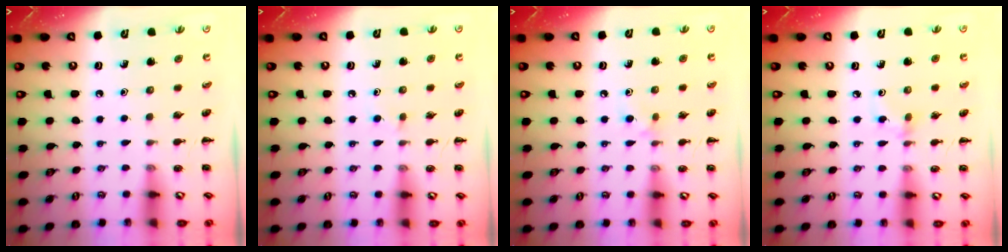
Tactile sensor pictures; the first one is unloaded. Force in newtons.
{"total": 1.7, "press": 1.5, "slide": 0.9}
{"total": 5.0, "press": 4.8, "slide": 1.4}
{"total": 3.3, "press": 3.0, "slide": 1.2}